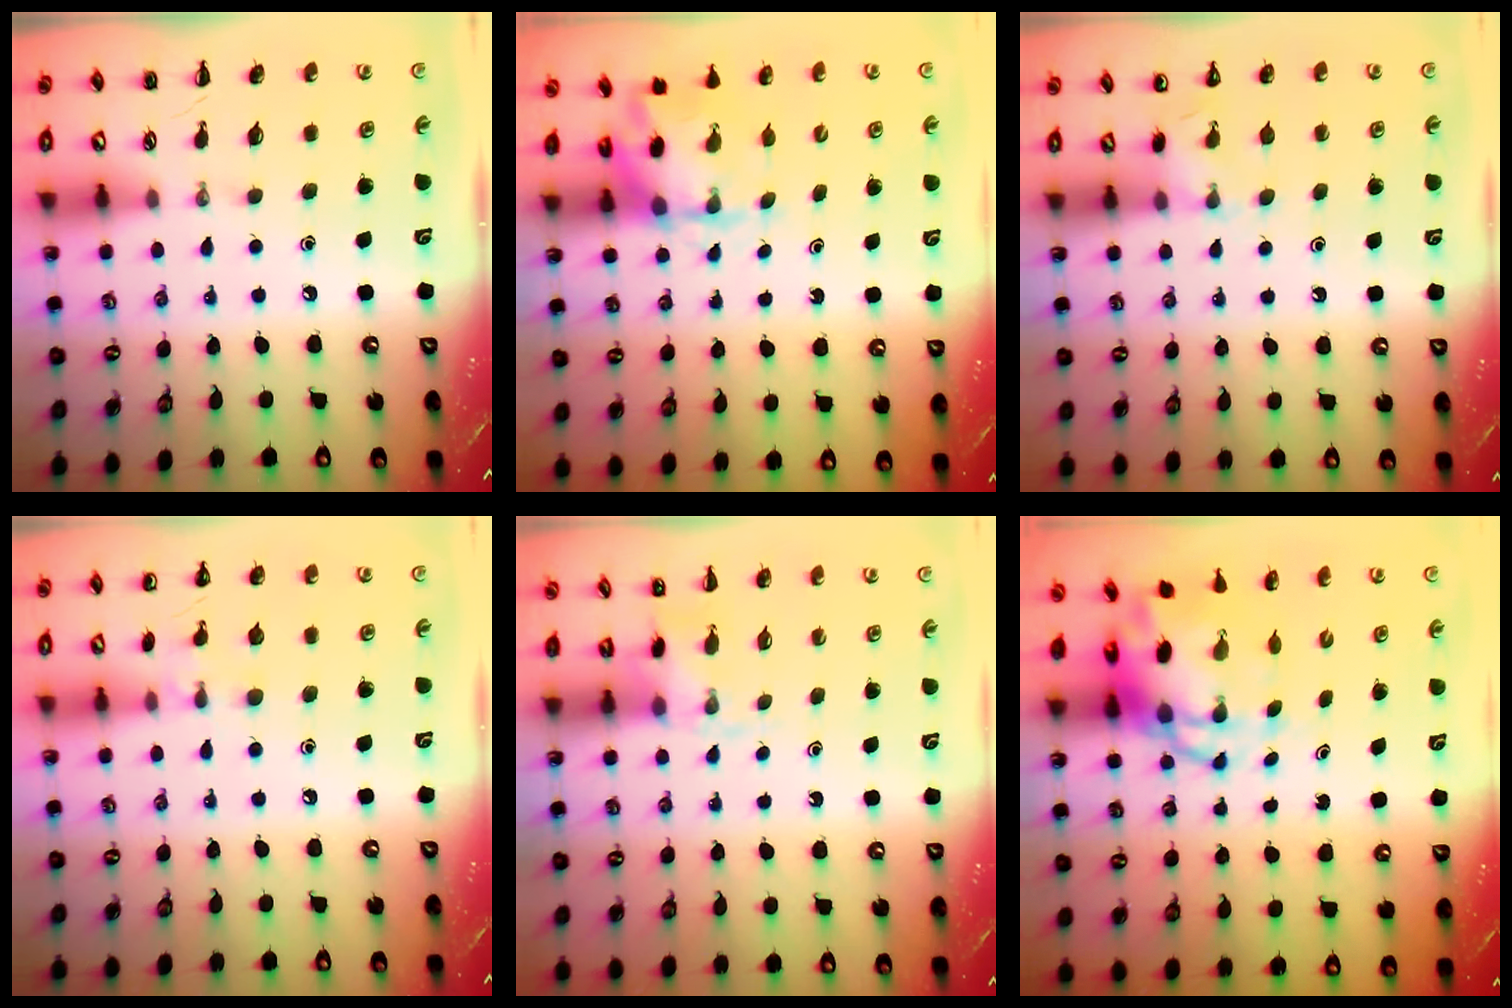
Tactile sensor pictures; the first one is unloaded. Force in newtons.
{"total": 3.7, "press": 3.5, "slide": 1.1}
{"total": 5.0, "press": 4.7, "slide": 1.6}
{"total": 6.2, "press": 5.9, "slide": 1.9}
{"total": 3.1, "press": 2.9, "slide": 1.1}
{"total": 7.3, "press": 7.0, "slide": 1.9}